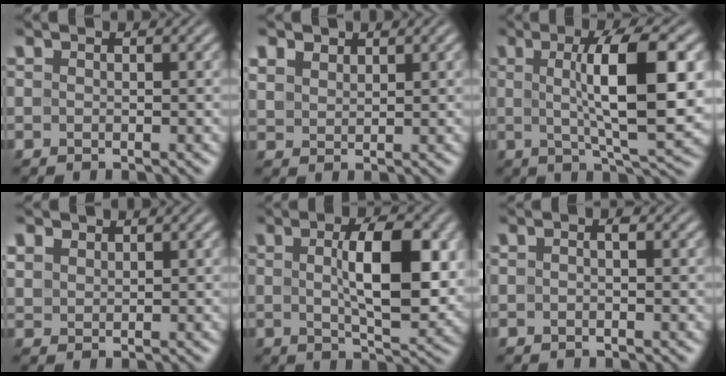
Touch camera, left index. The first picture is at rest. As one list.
[{"total": 2.3, "force": [1.7, 1.4, 0.8], "torque": [-0.024, 0.002, 0.034]}, {"total": 9.9, "force": [1.3, 2.5, 9.5], "torque": [-0.132, 0.002, 0.022]}, {"total": 2.0, "force": [1.4, 1.2, 0.7], "torque": [-0.020, 0.003, 0.030]}, {"total": 8.3, "force": [1.2, 3.1, 7.6], "torque": [-0.119, 0.000, 0.021]}, {"total": 0.9, "force": [-0.1, 0.2, 0.9], "torque": [-0.018, 0.002, -0.003]}]